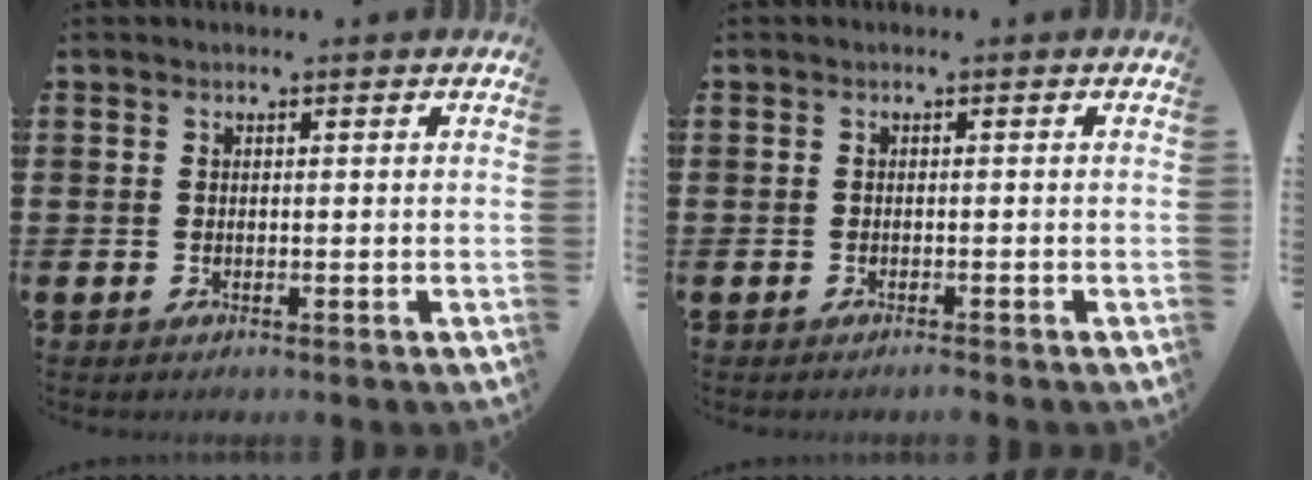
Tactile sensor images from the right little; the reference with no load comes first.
{"total": 0.5, "force": [-0.5, 0.0, 0.2], "torque": [-0.004, -0.004, -0.009]}